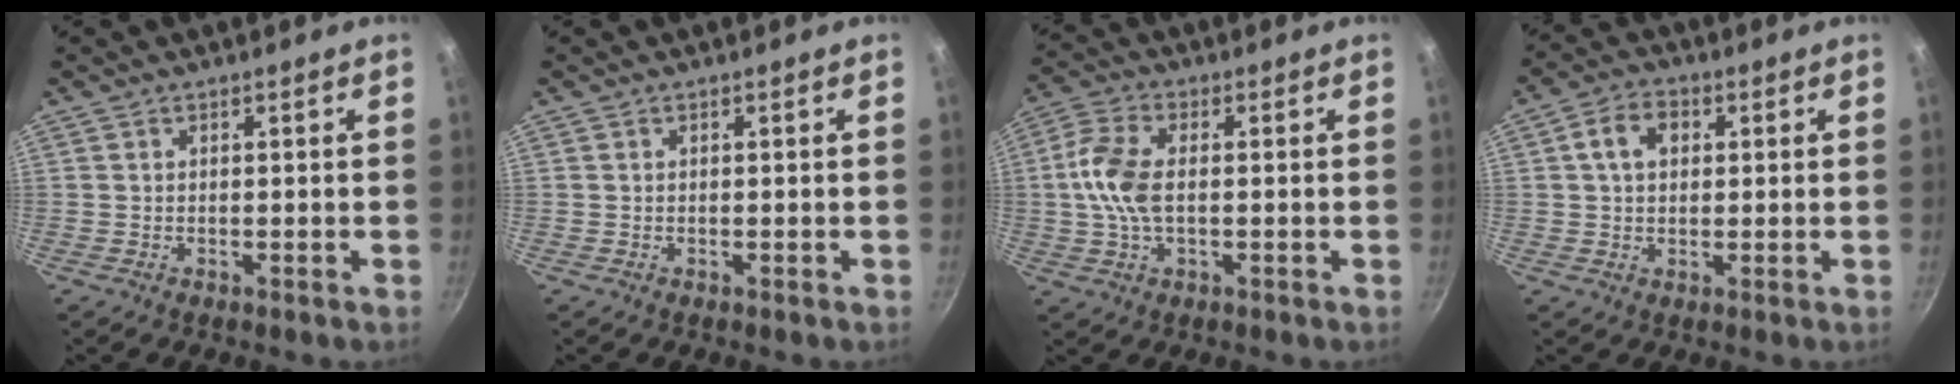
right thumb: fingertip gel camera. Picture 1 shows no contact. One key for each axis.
{"total": 0.0}
{"total": 9.1, "fx": 0.0, "fy": 5.0, "fz": 7.6, "tx": -0.156, "ty": 0.017, "tz": -0.008}
{"total": 6.4, "fx": 1.4, "fy": 4.6, "fz": 4.1, "tx": -0.057, "ty": 0.009, "tz": 0.017}